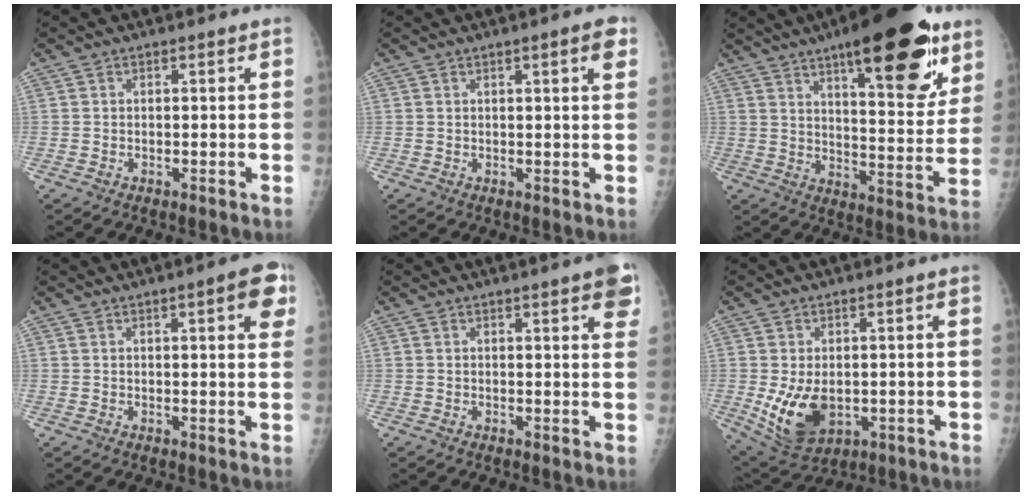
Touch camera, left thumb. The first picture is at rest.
{"total": 3.5, "force": [1.6, 0.4, 3.0], "torque": [-0.035, -0.004, 0.021]}
{"total": 23.8, "force": [13.6, 7.6, 17.9], "torque": [-0.220, -0.053, 0.200]}
{"total": 6.4, "force": [2.7, 1.6, 5.6], "torque": [-0.053, -0.004, 0.028]}
{"total": 5.9, "force": [3.0, 1.2, 4.9], "torque": [-0.046, -0.006, 0.032]}
{"total": 10.1, "force": [-1.3, 6.6, 7.5], "torque": [-0.120, -0.012, -0.001]}